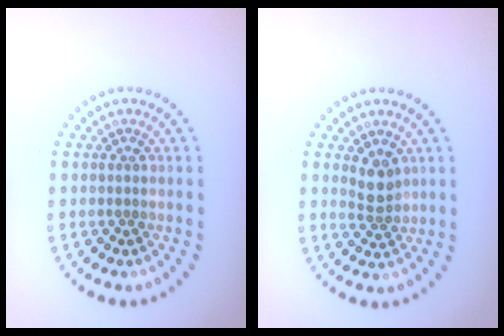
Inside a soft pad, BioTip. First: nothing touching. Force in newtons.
{"total": 2.2, "press": 1.8, "slide": 1.1}